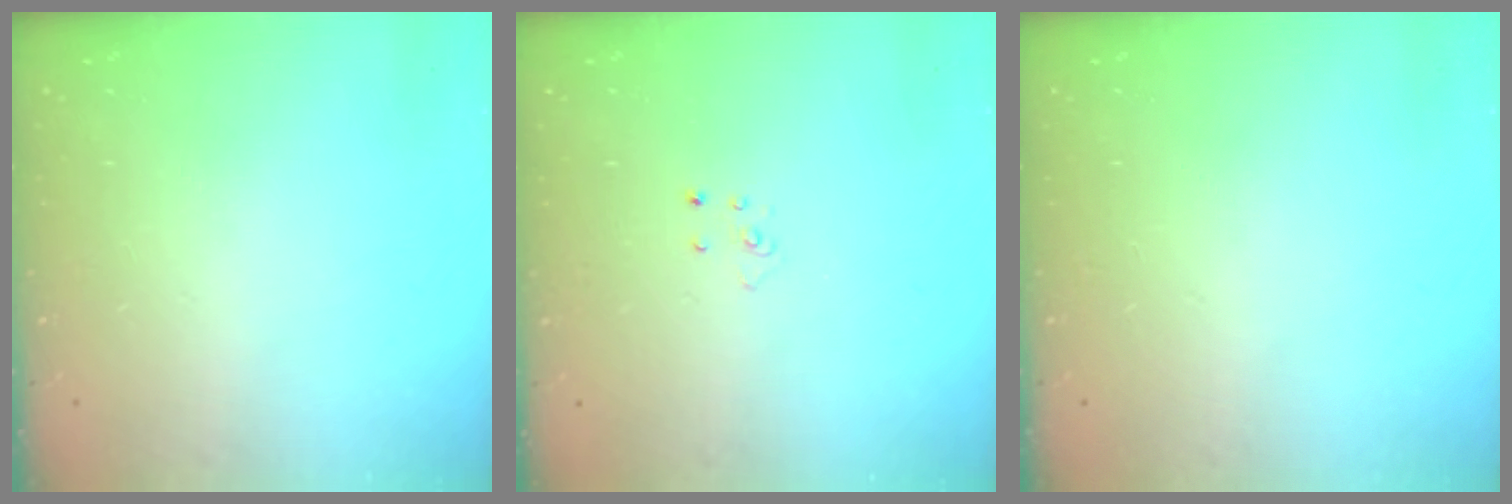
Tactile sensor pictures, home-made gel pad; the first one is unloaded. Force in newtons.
{"total": 3.0, "press": 2.9, "slide": 0.3}
{"total": 0.0}